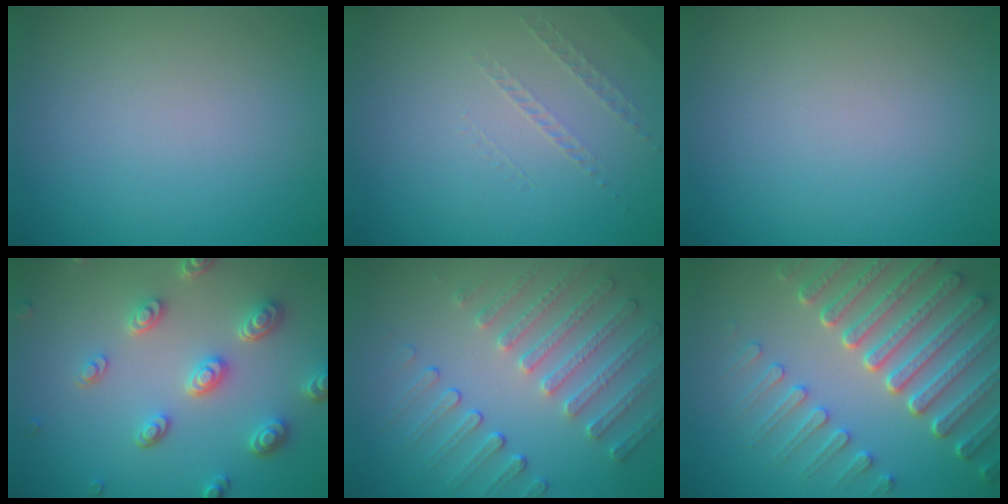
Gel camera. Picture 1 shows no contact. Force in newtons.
{"total": 1.0, "press": 0.4, "slide": 0.9}
{"total": 0.0}
{"total": 4.8, "press": 3.7, "slide": 3.0}
{"total": 5.1, "press": 3.8, "slide": 3.3}
{"total": 7.8, "press": 5.9, "slide": 5.1}